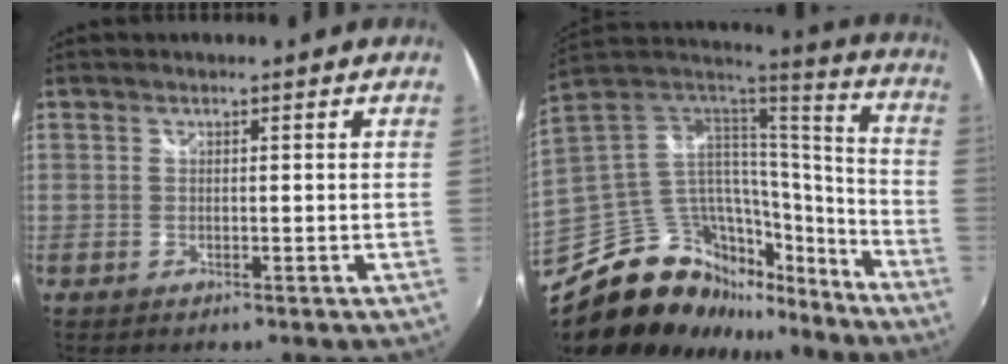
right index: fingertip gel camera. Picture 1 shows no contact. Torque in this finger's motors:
{"motor_torque": [0.68, -0.67, 0.13, -0.01]}